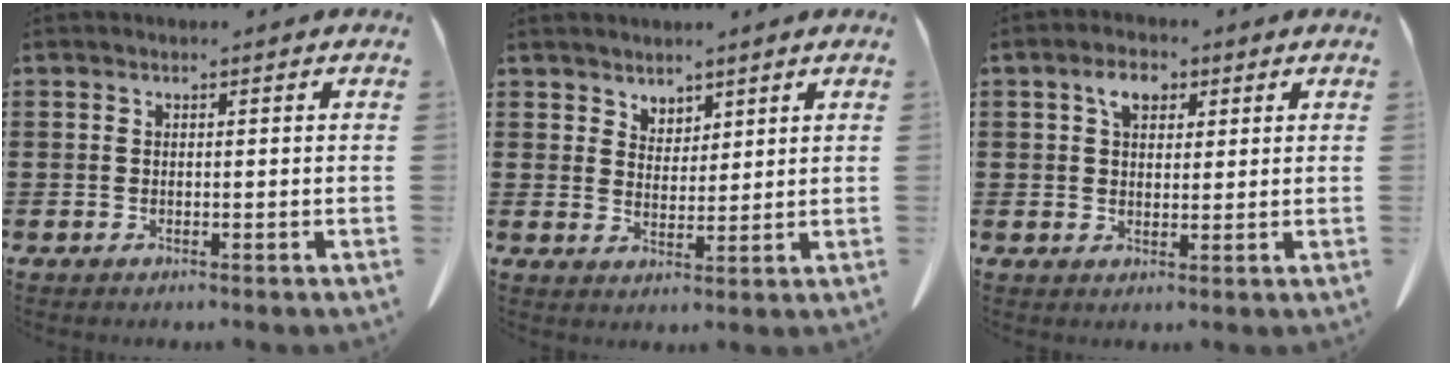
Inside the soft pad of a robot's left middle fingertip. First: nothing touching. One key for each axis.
{"total": 3.1, "fx": 2.7, "fy": 1.4, "fz": 0.0, "tx": -0.008, "ty": -0.001, "tz": 0.052}
{"total": 4.1, "fx": 2.0, "fy": 2.5, "fz": 2.4, "tx": -0.041, "ty": 0.007, "tz": 0.031}